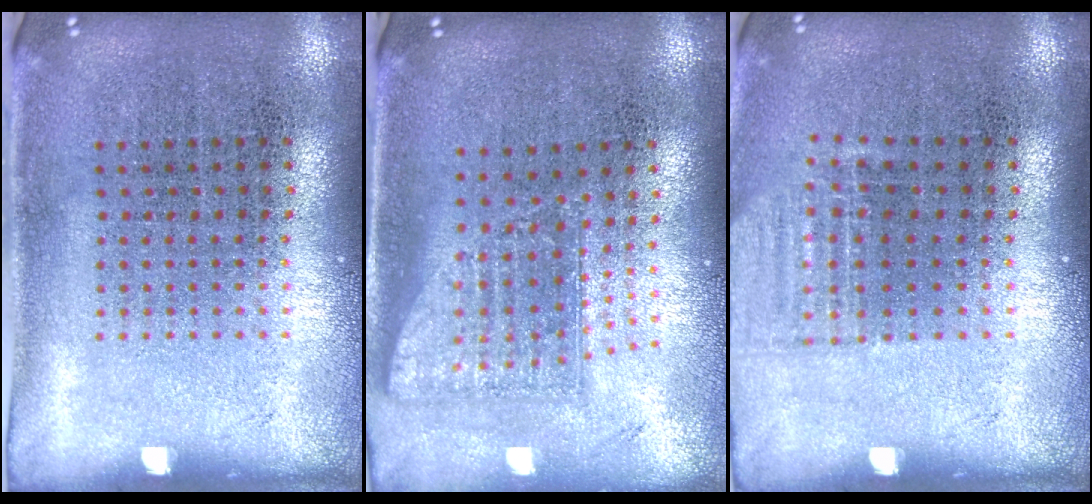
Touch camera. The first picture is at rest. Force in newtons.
{"total": 1.7, "press": 1.2, "slide": 1.1}
{"total": 1.0, "press": 1.0, "slide": 0.4}